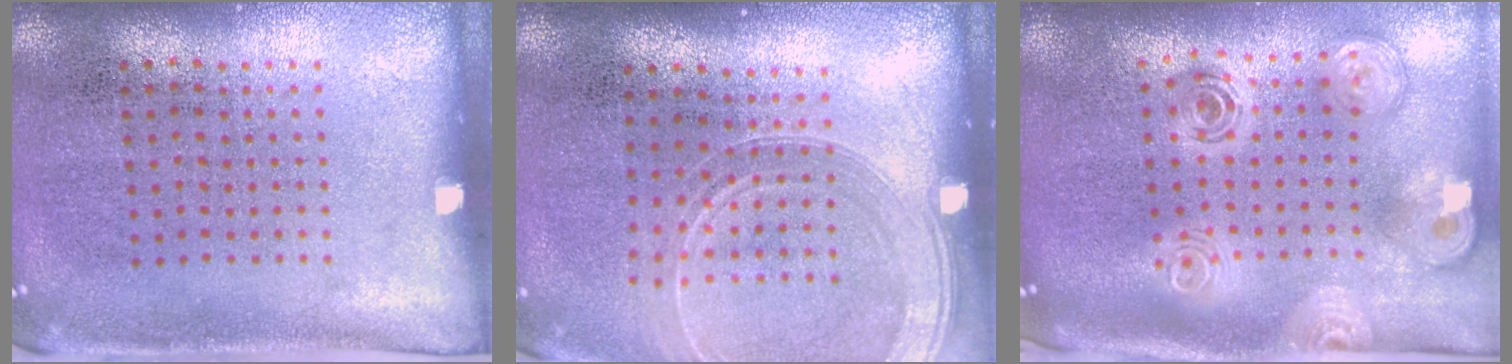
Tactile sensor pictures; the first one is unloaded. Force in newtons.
{"total": 1.6, "press": 1.5, "slide": 0.7}
{"total": 2.8, "press": 1.9, "slide": 2.0}